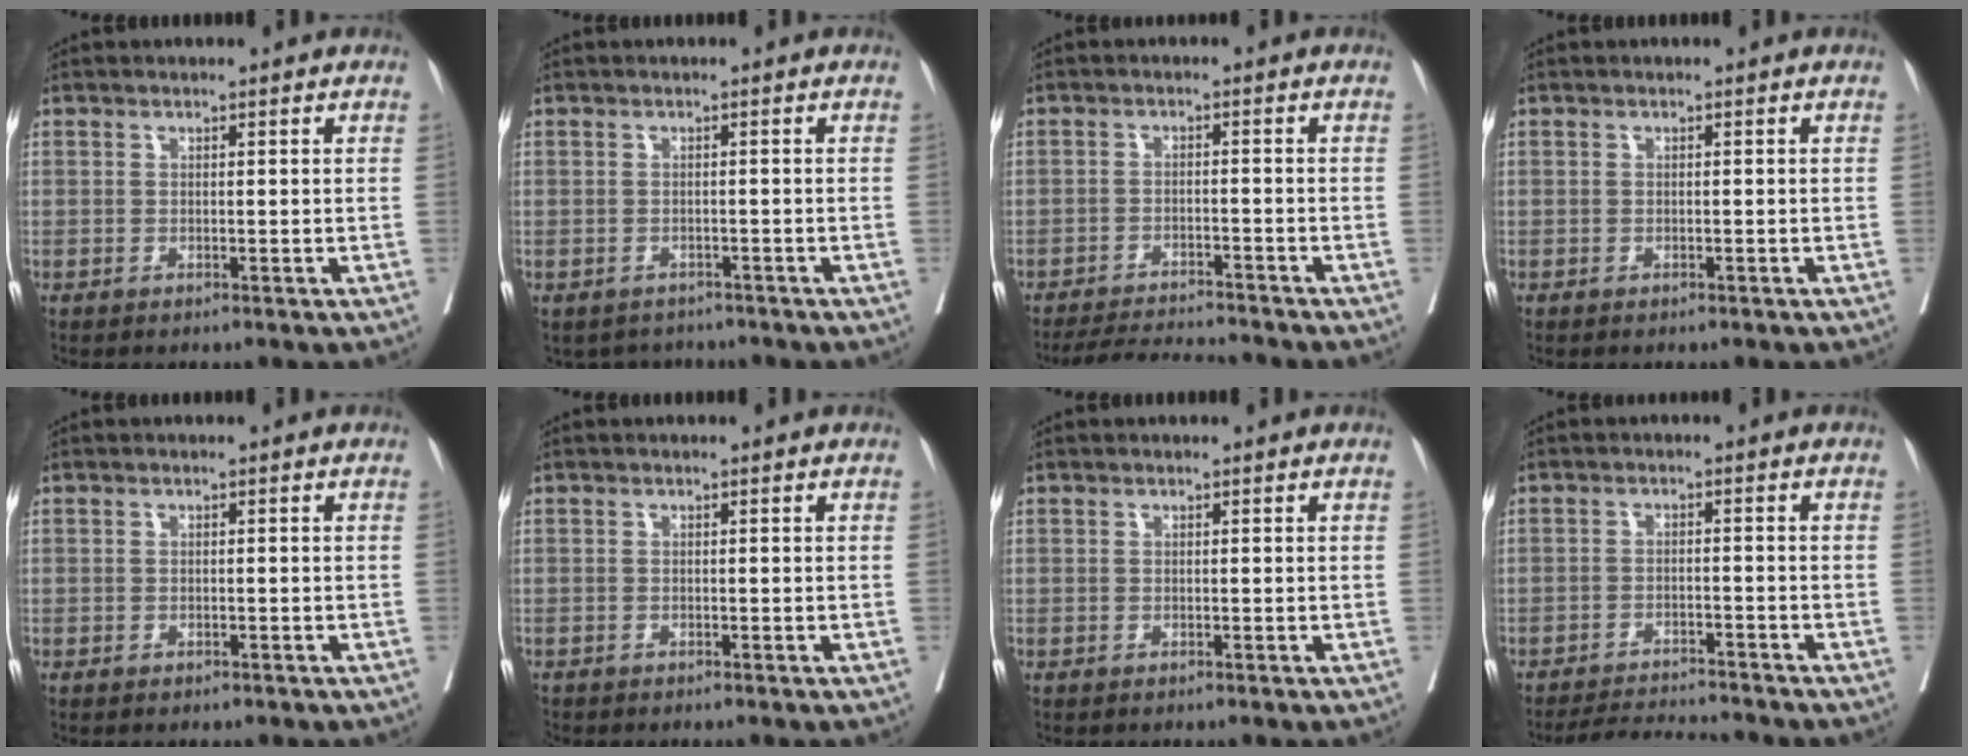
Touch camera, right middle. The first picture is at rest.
{"total": 4.0, "force": [-3.6, 1.9, 0.0], "torque": [0.006, 0.005, -0.048]}
{"total": 7.3, "force": [-7.2, -0.1, 1.4], "torque": [-0.021, -0.007, -0.120]}
{"total": 0.6, "force": [-0.5, 0.3, 0.3], "torque": [-0.009, -0.001, -0.006]}
{"total": 1.2, "force": [-0.9, 0.7, 0.4], "torque": [-0.007, 0.000, -0.009]}
{"total": 0.6, "force": [-0.6, 0.2, 0.0], "torque": [-0.006, -0.002, -0.015]}
{"total": 0.0}
{"total": 6.4, "force": [-6.4, -0.2, 0.8], "torque": [-0.011, -0.005, -0.108]}